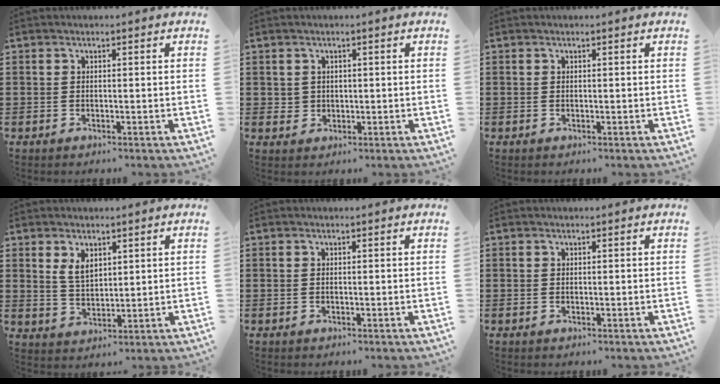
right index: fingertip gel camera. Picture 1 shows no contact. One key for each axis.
{"total": 1.2, "fx": 0.3, "fy": 1.1, "fz": 0.2, "tx": -0.008, "ty": 0.005, "tz": 0.006}
{"total": 0.0}
{"total": 3.7, "fx": 1.9, "fy": 2.2, "fz": 2.3, "tx": -0.053, "ty": 0.007, "tz": 0.034}
{"total": 0.0}
{"total": 0.0}